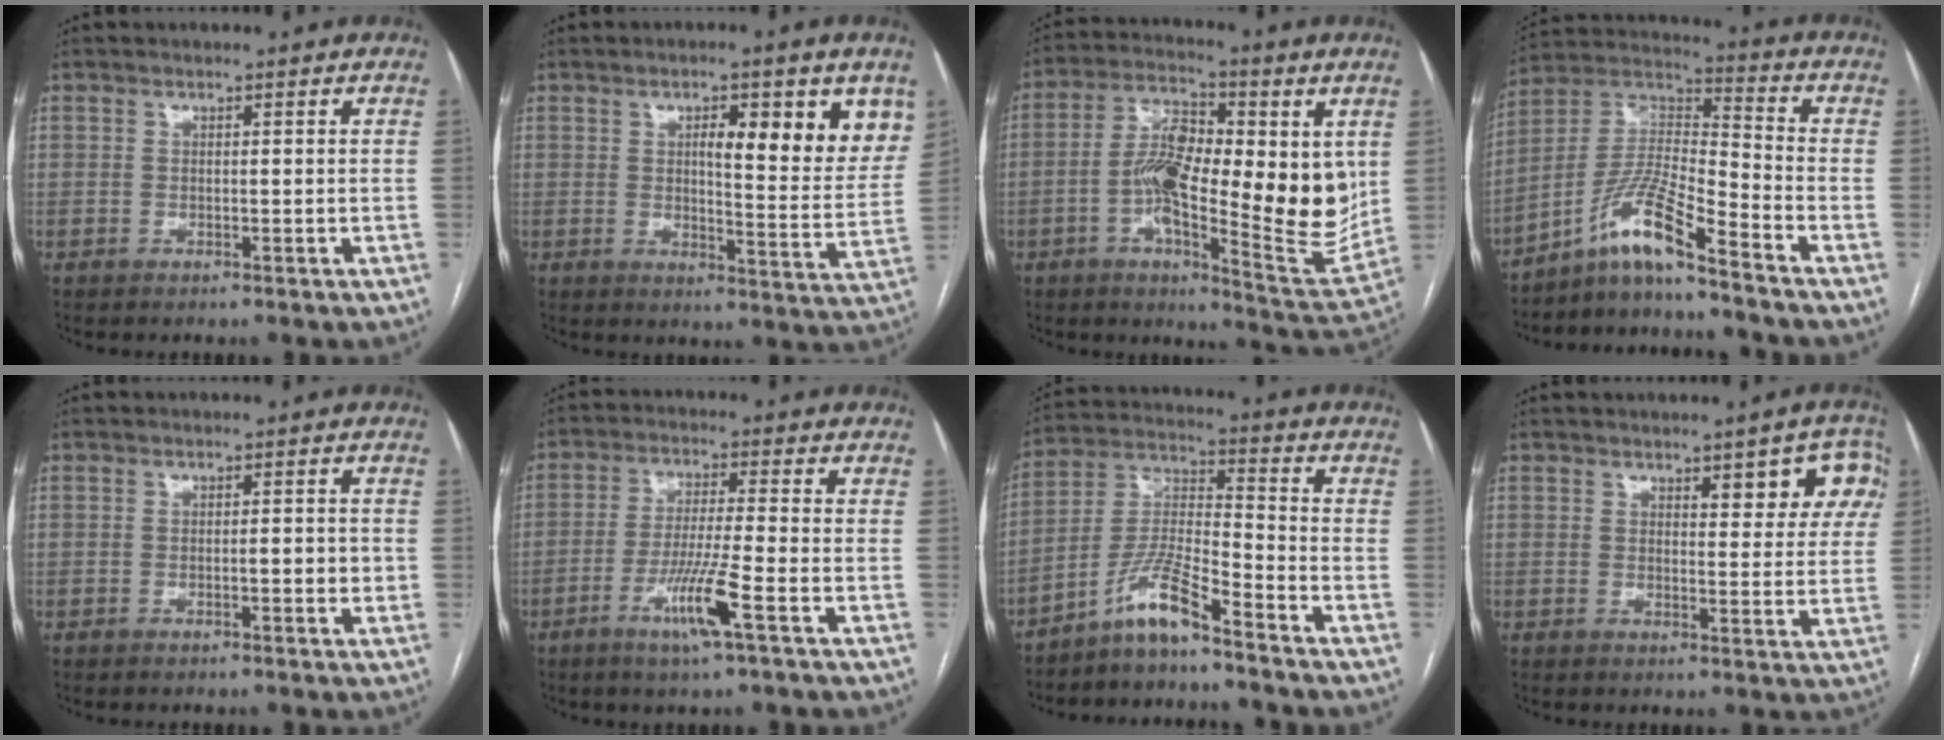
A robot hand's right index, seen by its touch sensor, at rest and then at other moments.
{"total": 12.4, "force": [5.3, 2.8, 10.8], "torque": [-0.131, -0.007, 0.070]}
{"total": 19.4, "force": [0.7, 5.7, 18.6], "torque": [-0.290, 0.002, 0.008]}
{"total": 10.6, "force": [-7.9, -0.2, 7.0], "torque": [-0.149, 0.008, -0.150]}
{"total": 2.4, "force": [-0.5, 0.7, 2.2], "torque": [-0.031, 0.003, -0.008]}
{"total": 8.2, "force": [-3.8, -0.5, 7.3], "torque": [-0.139, -0.013, -0.073]}
{"total": 8.6, "force": [-6.6, 0.2, 5.4], "torque": [-0.119, -0.003, -0.131]}
{"total": 7.8, "force": [3.7, 2.6, 6.4], "torque": [-0.061, 0.010, 0.043]}